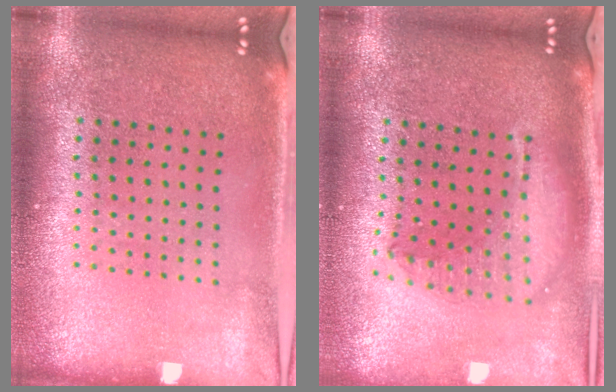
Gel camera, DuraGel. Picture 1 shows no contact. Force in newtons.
{"total": 1.9, "press": 1.6, "slide": 1.1}